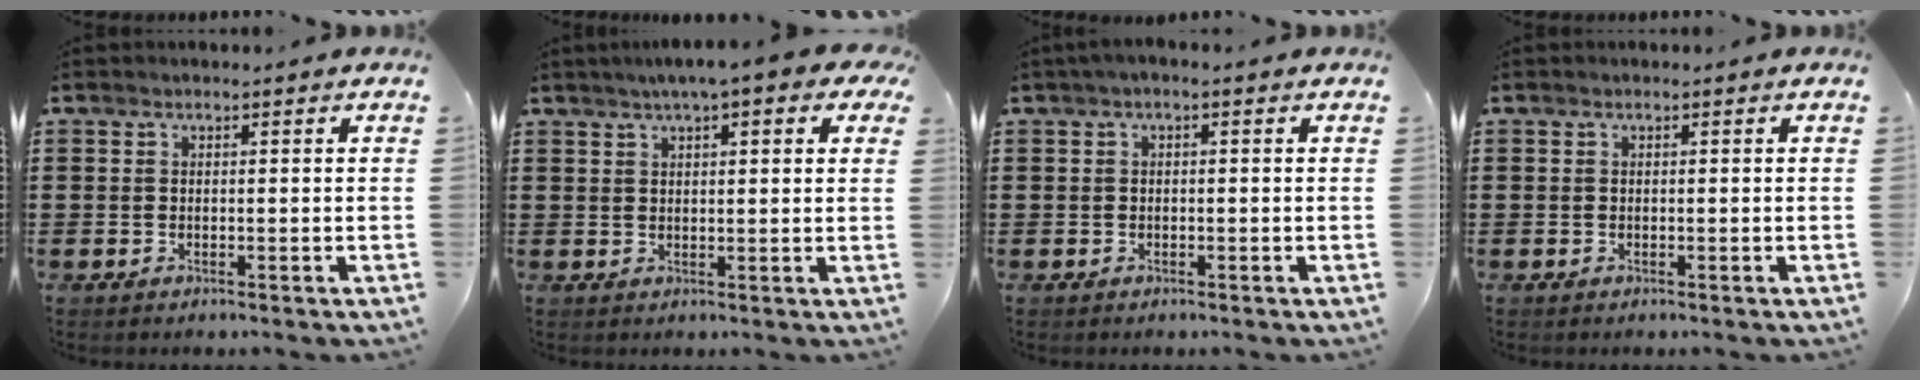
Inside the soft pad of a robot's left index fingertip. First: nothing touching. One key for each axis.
{"total": 4.1, "fx": 2.6, "fy": 0.8, "fz": 3.1, "tx": -0.067, "ty": 0.004, "tz": 0.045}
{"total": 0.9, "fx": -0.5, "fy": 0.2, "fz": 0.7, "tx": -0.012, "ty": -0.002, "tz": -0.009}
{"total": 0.0}